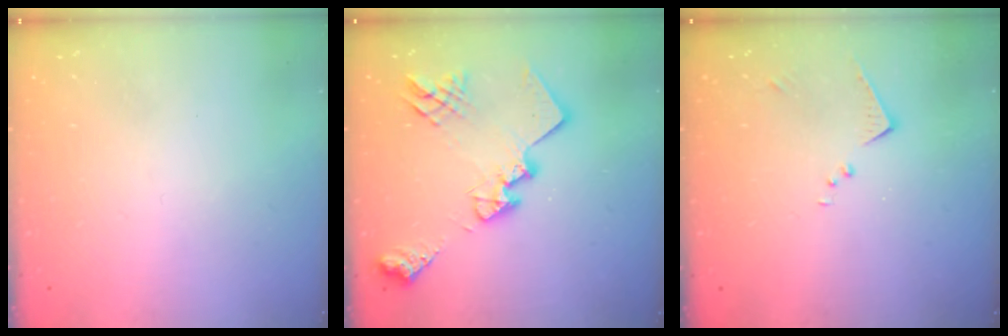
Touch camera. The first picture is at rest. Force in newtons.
{"total": 21.4, "press": 21.4, "slide": 1.0}
{"total": 8.3, "press": 8.3, "slide": 0.4}